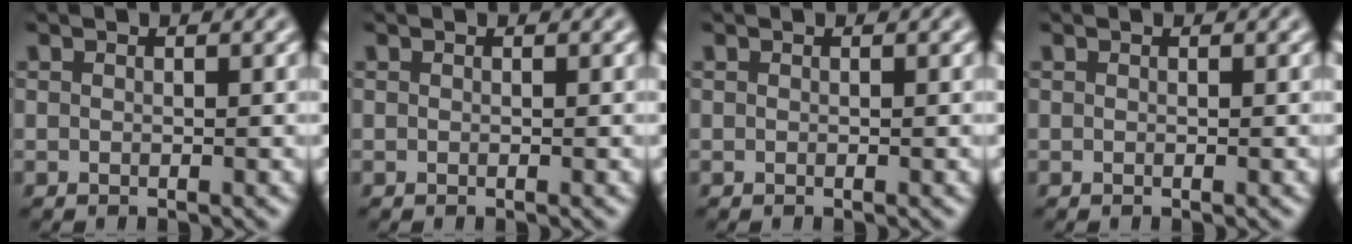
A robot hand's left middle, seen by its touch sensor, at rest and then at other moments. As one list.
[{"total": 0.0}, {"total": 0.0}, {"total": 0.0}]